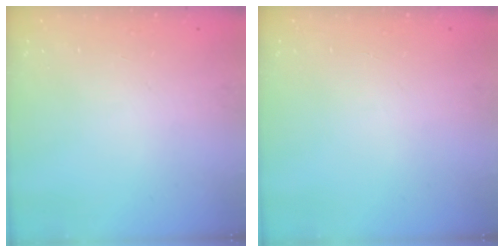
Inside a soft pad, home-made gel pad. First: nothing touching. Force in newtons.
{"total": 0.0}